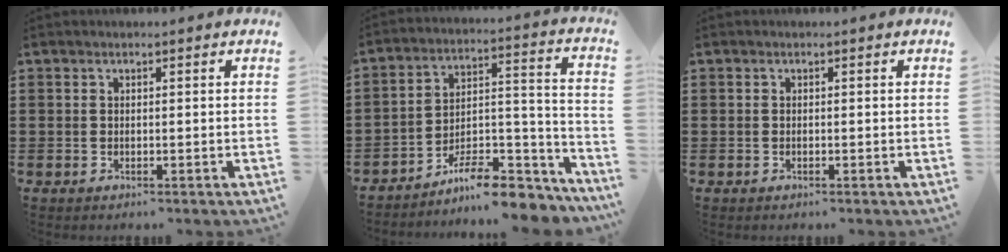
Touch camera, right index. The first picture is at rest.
{"total": 9.7, "force": [-8.4, 2.1, 4.5], "torque": [-0.057, 0.026, -0.153]}
{"total": 0.0}